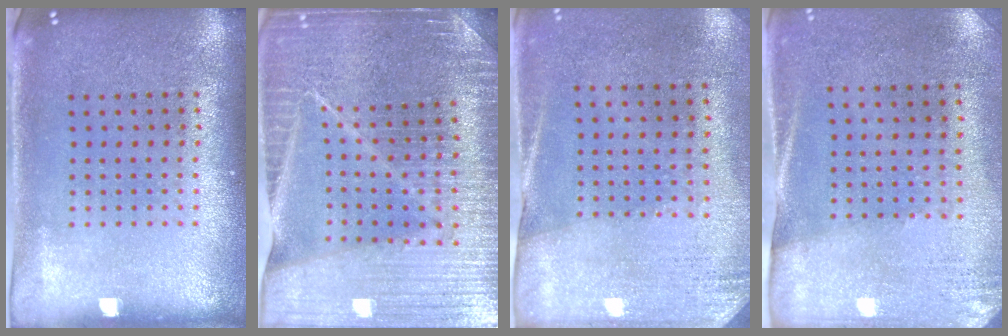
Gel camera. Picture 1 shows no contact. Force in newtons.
{"total": 4.3, "press": 4.1, "slide": 1.4}
{"total": 2.6, "press": 2.3, "slide": 1.3}
{"total": 2.6, "press": 2.3, "slide": 1.3}